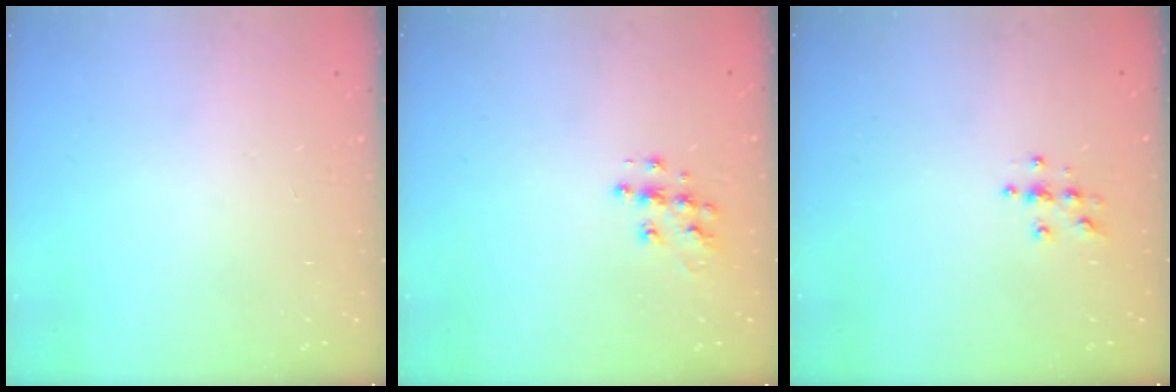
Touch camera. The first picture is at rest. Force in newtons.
{"total": 8.8, "press": 8.8, "slide": 0.4}
{"total": 3.9, "press": 3.9, "slide": 0.1}